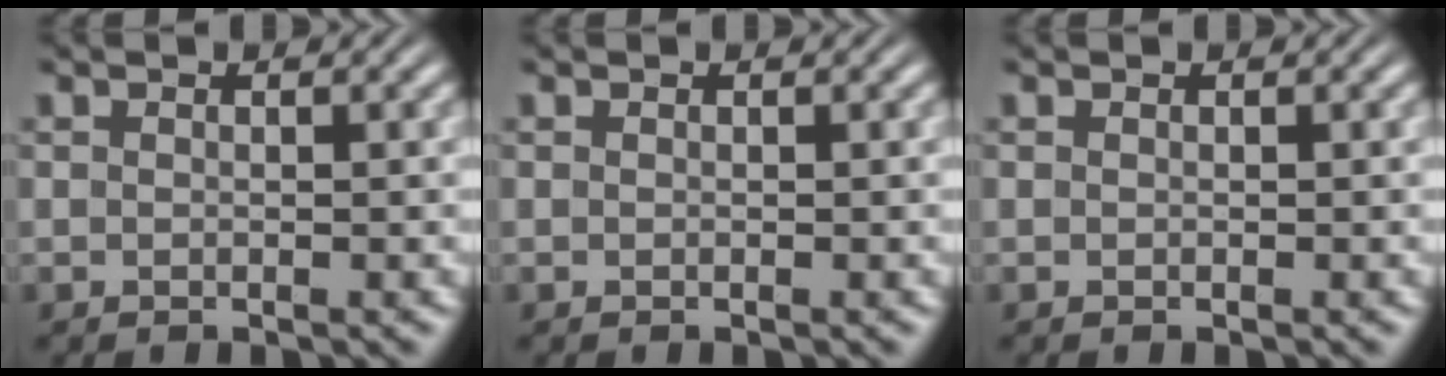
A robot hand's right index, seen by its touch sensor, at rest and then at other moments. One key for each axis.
{"total": 0.0}
{"total": 0.0}